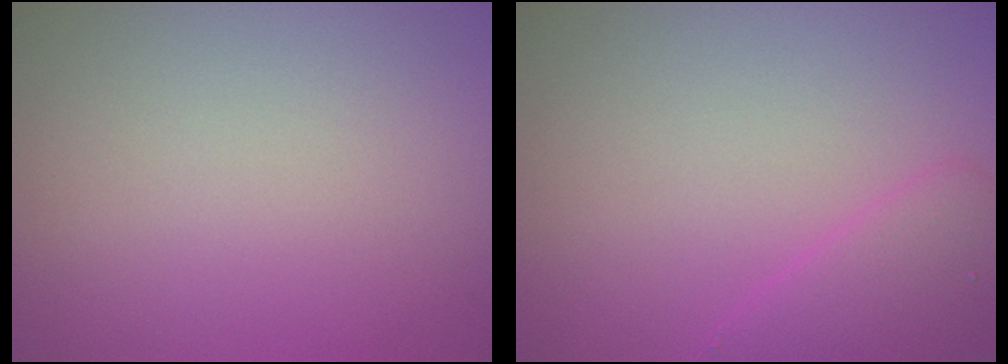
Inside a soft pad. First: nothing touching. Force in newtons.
{"total": 2.9, "press": 2.9, "slide": 0.2}